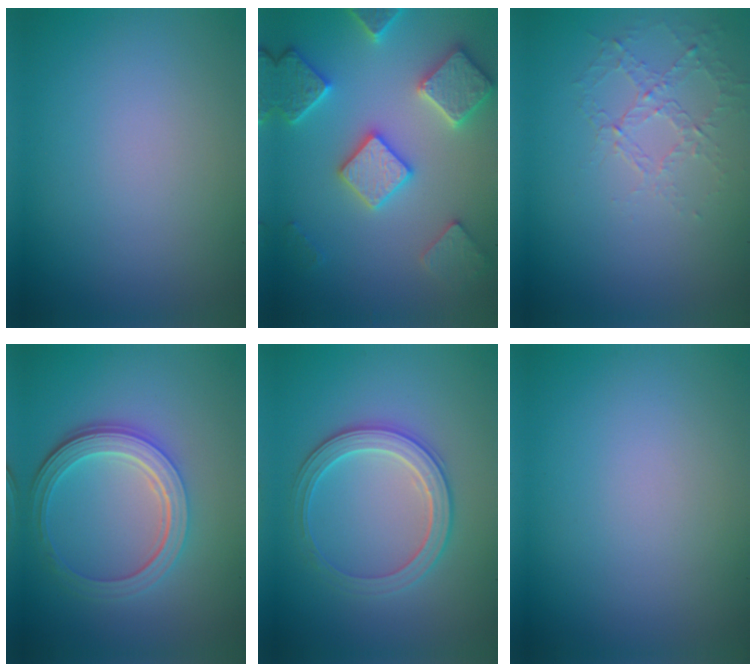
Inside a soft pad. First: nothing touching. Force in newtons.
{"total": 5.7, "press": 5.6, "slide": 1.3}
{"total": 1.4, "press": 0.8, "slide": 1.2}
{"total": 5.2, "press": 3.8, "slide": 3.5}
{"total": 3.3, "press": 3.2, "slide": 0.6}
{"total": 0.0}